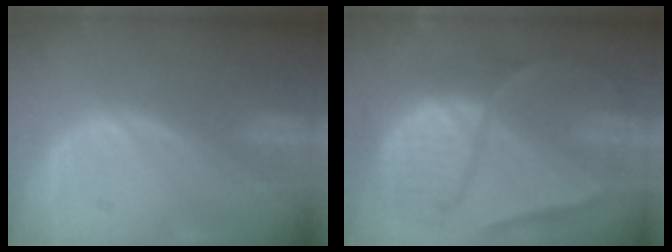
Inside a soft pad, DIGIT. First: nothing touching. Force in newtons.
{"total": 10.8, "press": 10.7, "slide": 1.1}